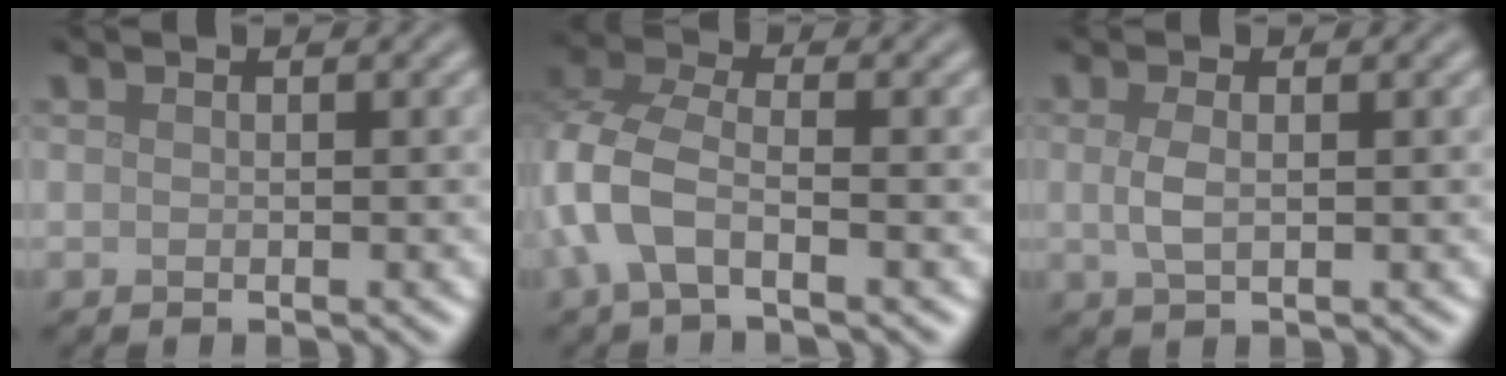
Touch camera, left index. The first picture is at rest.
{"total": 5.4, "force": [-1.6, 2.7, 4.4], "torque": [-0.111, 0.006, -0.044]}
{"total": 1.9, "force": [0.1, 0.8, 1.7], "torque": [-0.041, 0.000, 0.002]}